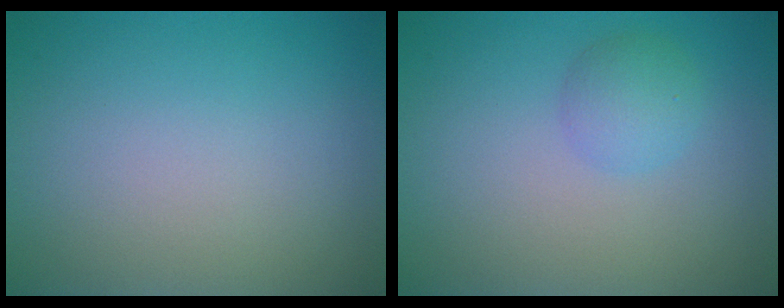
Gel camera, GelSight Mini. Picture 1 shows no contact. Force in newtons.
{"total": 2.1, "press": 2.1, "slide": 0.1}